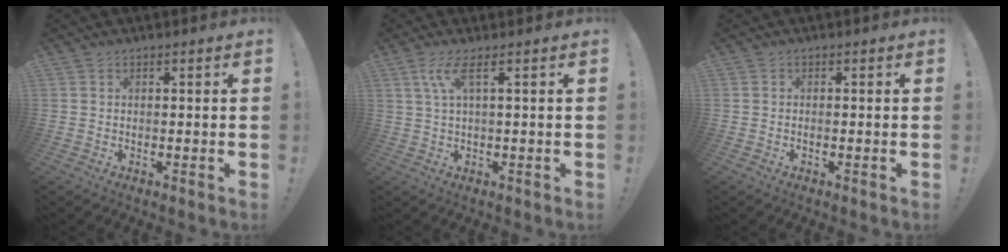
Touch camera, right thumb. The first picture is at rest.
{"total": 5.6, "force": [2.3, 0.7, 5.0], "torque": [-0.099, -0.004, 0.039]}
{"total": 0.5, "force": [-0.5, 0.0, 0.2], "torque": [-0.010, 0.001, -0.007]}